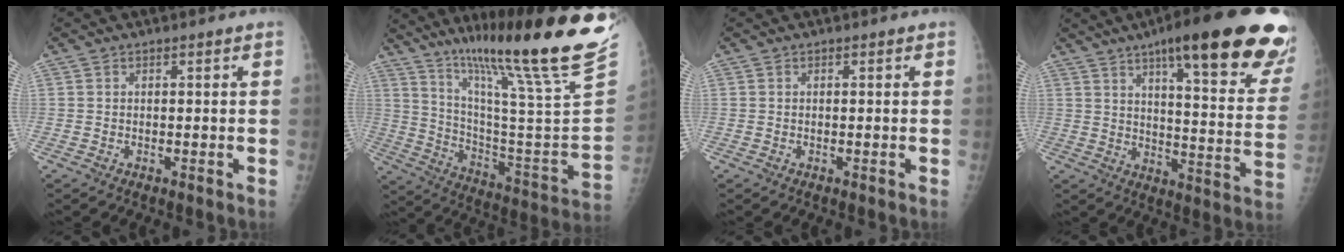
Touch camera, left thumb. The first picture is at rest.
{"total": 31.3, "force": [23.3, 1.3, 20.9], "torque": [-0.316, -0.134, 0.353]}
{"total": 0.0}
{"total": 27.8, "force": [17.5, 5.5, 20.9], "torque": [-0.241, -0.057, 0.233]}